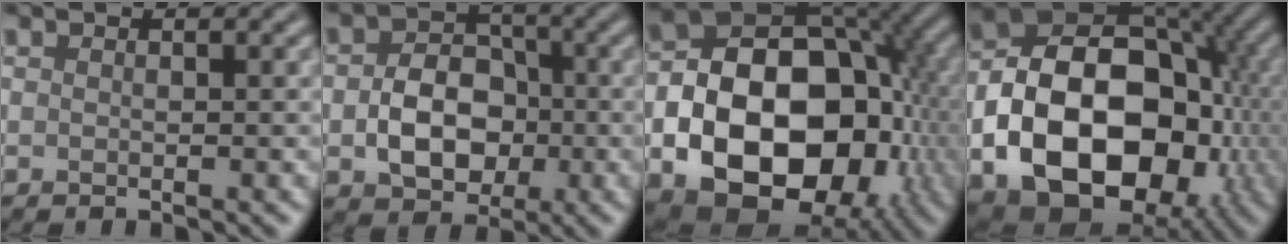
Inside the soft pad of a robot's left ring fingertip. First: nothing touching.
{"total": 5.8, "force": [-1.1, 4.4, 3.7], "torque": [-0.062, -0.003, -0.016]}
{"total": 17.0, "force": [-4.3, 11.8, 11.5], "torque": [-0.161, -0.022, -0.066]}
{"total": 16.6, "force": [-4.0, 11.6, 11.2], "torque": [-0.179, -0.024, -0.067]}